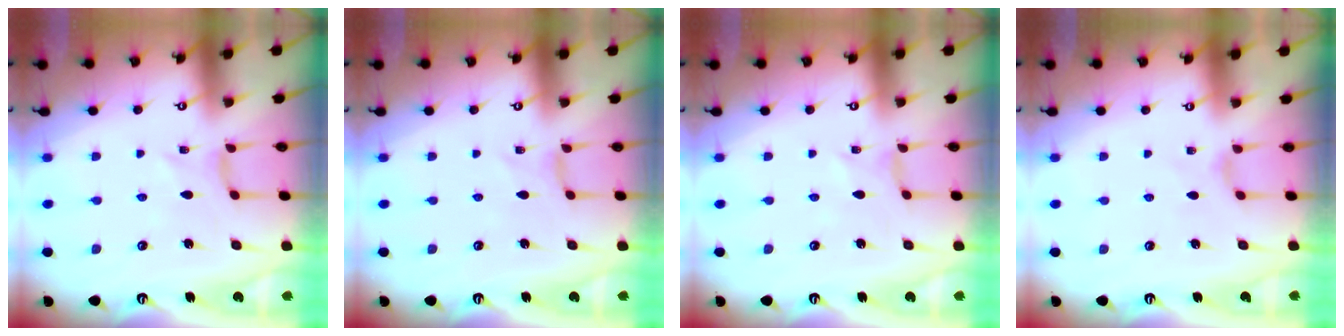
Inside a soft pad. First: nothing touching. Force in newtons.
{"total": 0.0}
{"total": 0.6, "press": 0.6, "slide": 0.1}
{"total": 2.7, "press": 2.6, "slide": 0.6}